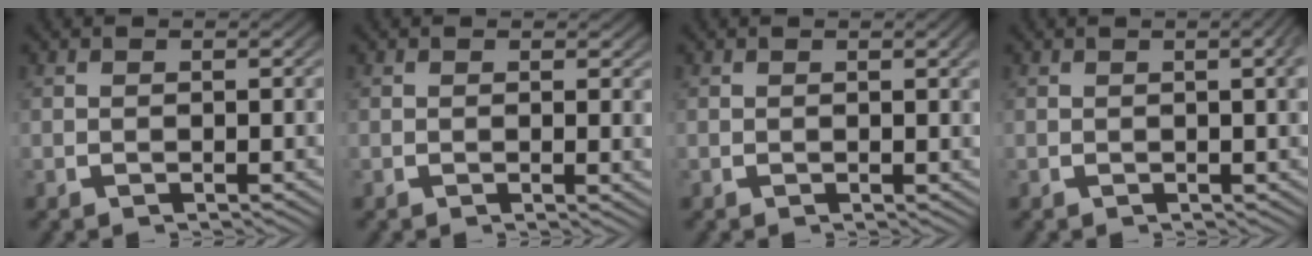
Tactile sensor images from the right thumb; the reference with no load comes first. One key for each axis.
{"total": 0.9, "fx": 0.5, "fy": 0.3, "fz": 0.7, "tx": -0.007, "ty": -0.004, "tz": 0.006}
{"total": 0.6, "fx": 0.3, "fy": -0.1, "fz": 0.5, "tx": -0.006, "ty": 0.000, "tz": 0.007}
{"total": 2.2, "fx": 0.3, "fy": 0.5, "fz": 2.2, "tx": -0.023, "ty": 0.005, "tz": 0.006}